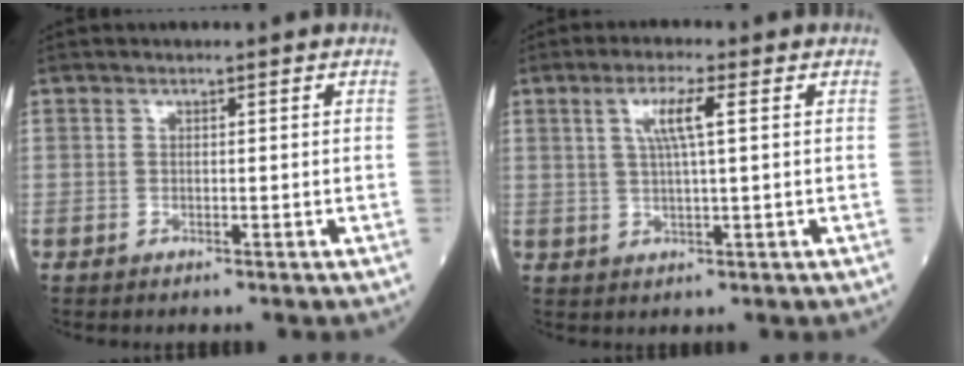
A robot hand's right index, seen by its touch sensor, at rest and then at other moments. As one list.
[{"total": 4.9, "force": [1.5, 0.2, 4.7], "torque": [-0.094, 0.004, 0.030]}]